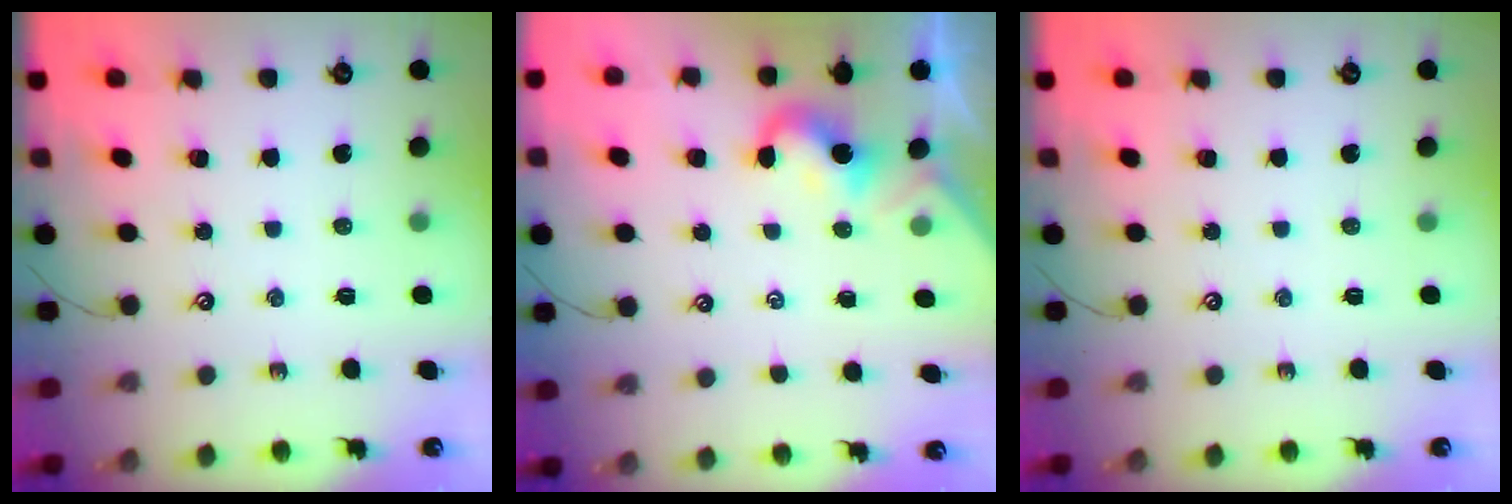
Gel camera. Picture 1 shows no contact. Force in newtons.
{"total": 0.0}
{"total": 0.0}